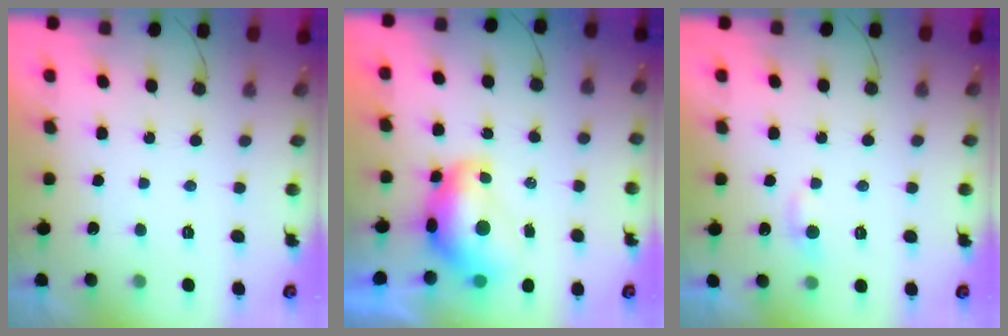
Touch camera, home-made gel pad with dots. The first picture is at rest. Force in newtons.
{"total": 9.8, "press": 9.7, "slide": 0.9}
{"total": 4.6, "press": 4.5, "slide": 0.5}